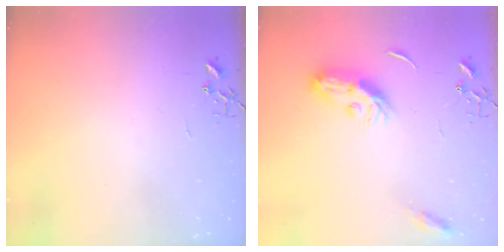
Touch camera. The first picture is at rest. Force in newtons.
{"total": 10.4, "press": 10.4, "slide": 0.1}